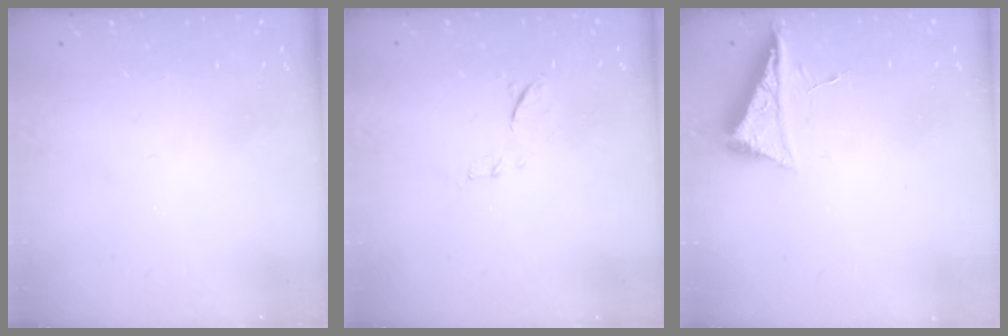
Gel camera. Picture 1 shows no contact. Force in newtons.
{"total": 7.9, "press": 7.9, "slide": 0.7}
{"total": 6.5, "press": 6.5, "slide": 0.8}